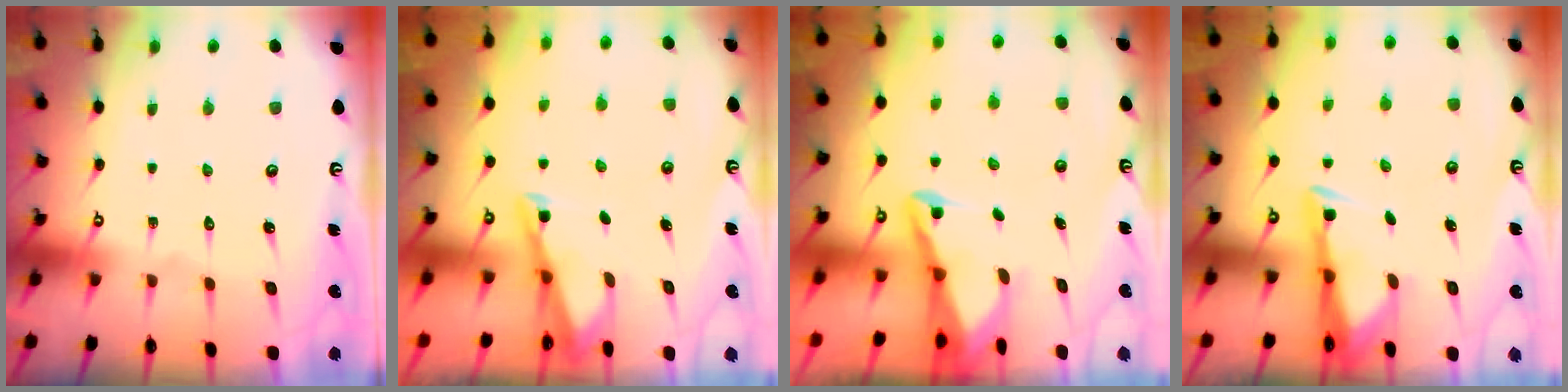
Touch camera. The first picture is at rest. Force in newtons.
{"total": 2.9, "press": 2.8, "slide": 0.4}
{"total": 3.6, "press": 3.5, "slide": 0.8}
{"total": 3.4, "press": 3.3, "slide": 0.9}